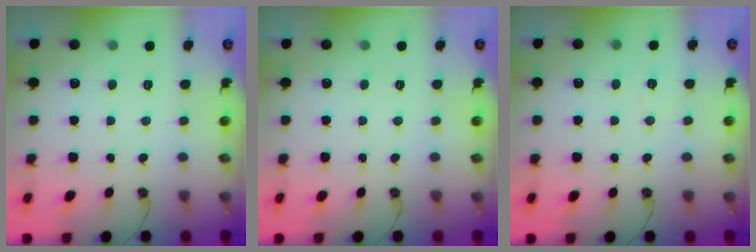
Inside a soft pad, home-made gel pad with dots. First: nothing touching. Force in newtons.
{"total": 0.0}
{"total": 6.9, "press": 5.4, "slide": 4.3}